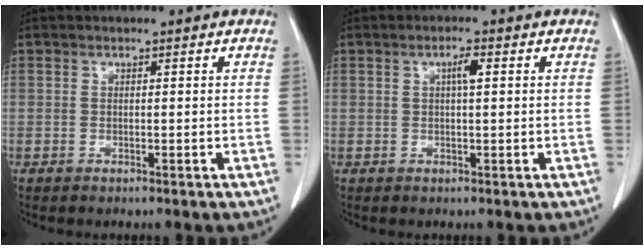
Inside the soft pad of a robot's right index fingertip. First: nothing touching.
{"total": 2.1, "force": [0.6, 0.2, 2.0], "torque": [-0.036, 0.004, 0.009]}